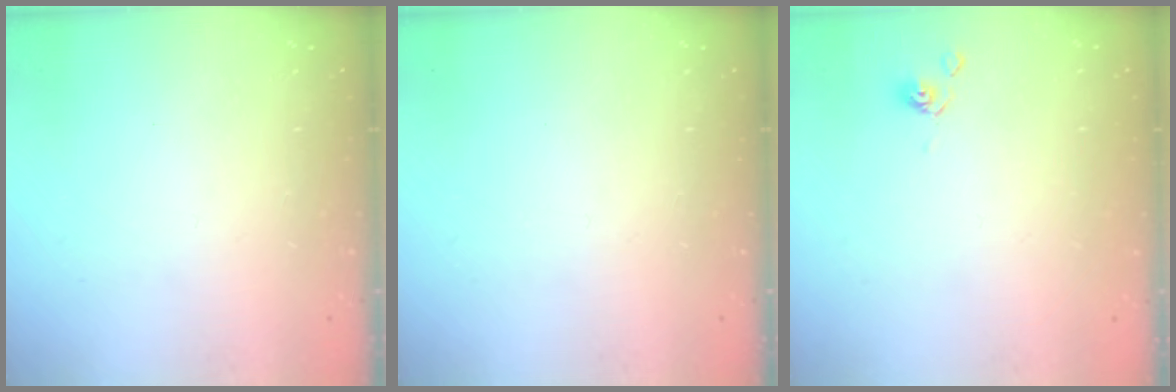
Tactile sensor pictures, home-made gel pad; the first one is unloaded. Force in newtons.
{"total": 0.0}
{"total": 2.4, "press": 2.4, "slide": 0.3}